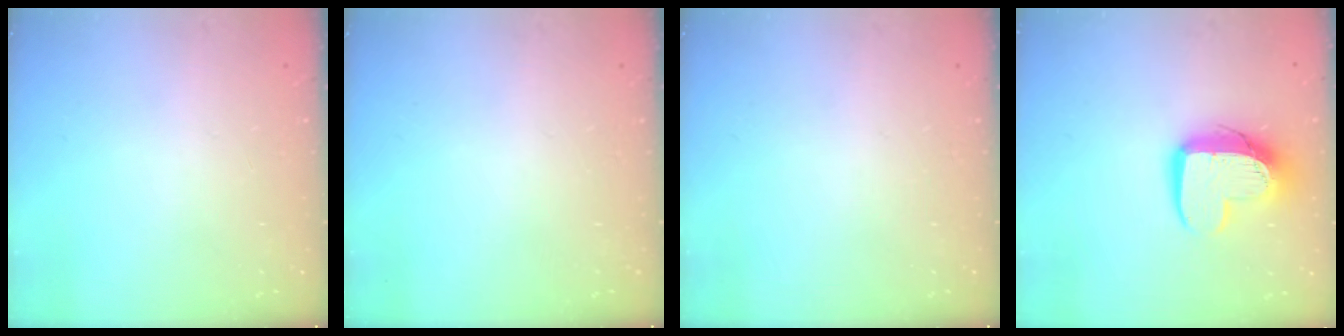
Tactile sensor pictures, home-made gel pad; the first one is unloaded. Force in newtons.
{"total": 0.0}
{"total": 0.0}
{"total": 13.2, "press": 13.2, "slide": 1.1}